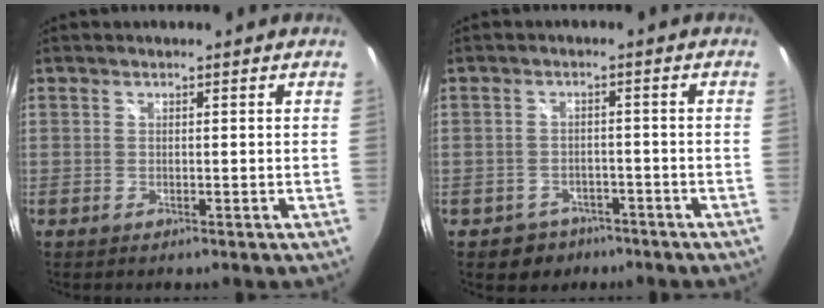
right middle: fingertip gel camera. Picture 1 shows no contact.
{"total": 5.4, "force": [-3.5, 4.0, 0.7], "torque": [-0.027, 0.008, -0.046]}